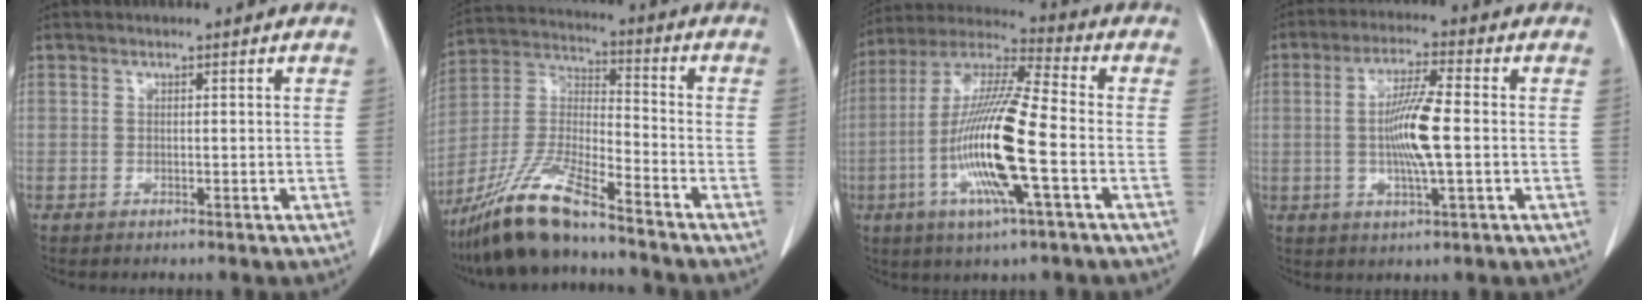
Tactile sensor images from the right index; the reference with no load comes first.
{"total": 14.1, "force": [-11.0, 1.7, 8.7], "torque": [-0.182, -0.014, -0.204]}
{"total": 16.7, "force": [-4.2, 1.0, 16.1], "torque": [-0.329, -0.012, -0.084]}
{"total": 8.6, "force": [-0.5, 0.5, 8.6], "torque": [-0.163, -0.003, -0.013]}